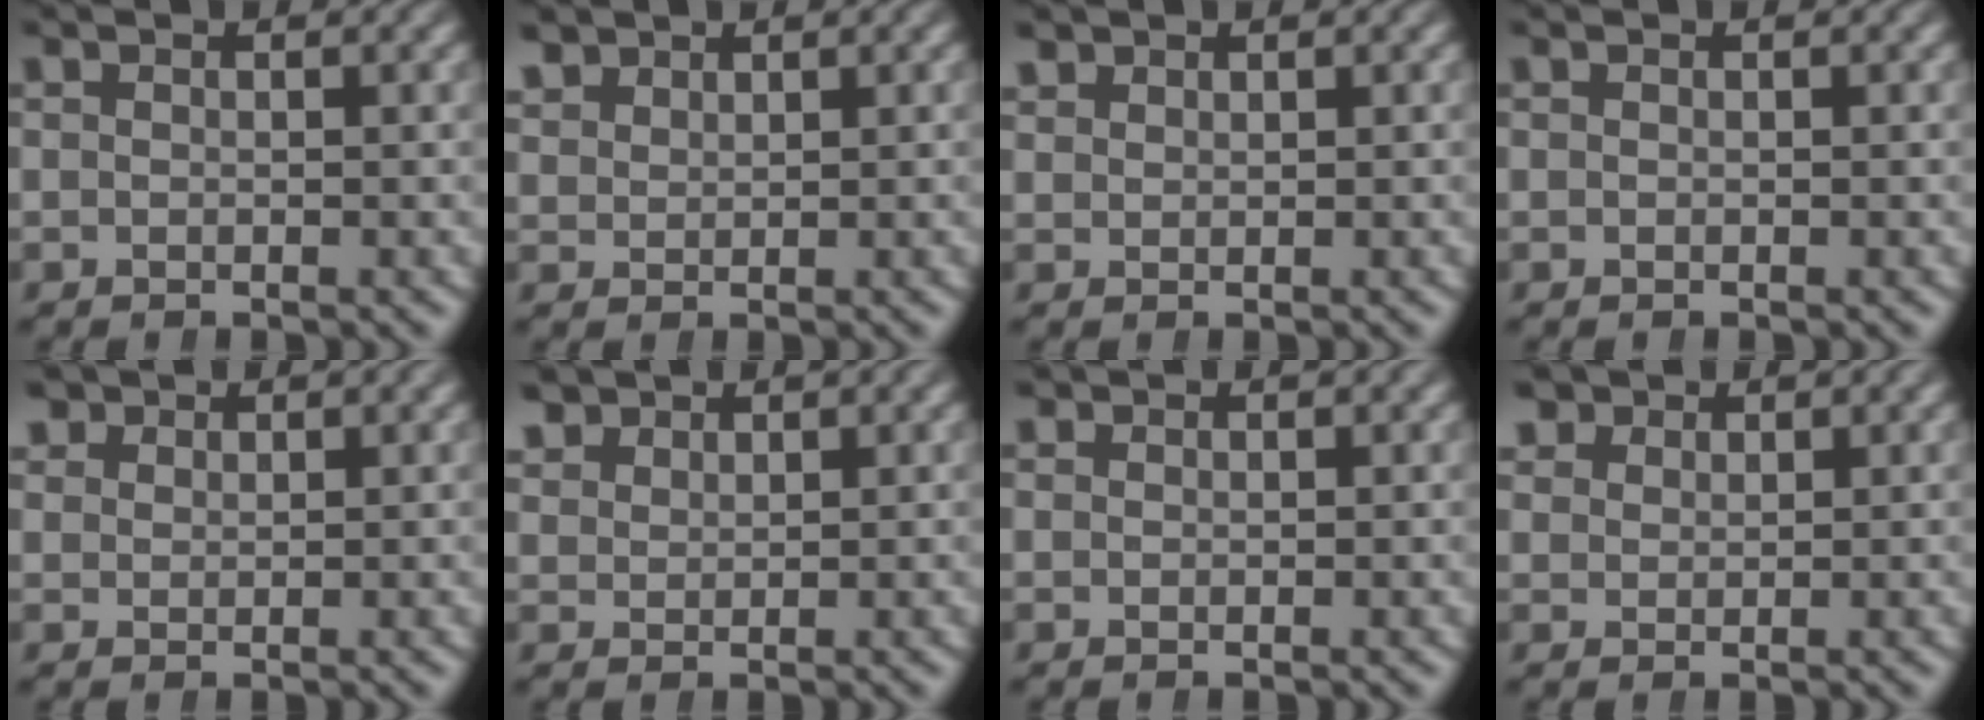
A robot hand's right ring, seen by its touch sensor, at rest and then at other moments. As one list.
[{"total": 2.0, "force": [1.8, 0.9, 0.3], "torque": [-0.004, 0.007, 0.037]}, {"total": 1.3, "force": [1.2, 0.5, 0.2], "torque": [0.004, 0.006, 0.026]}, {"total": 0.0}, {"total": 2.0, "force": [1.6, 1.0, 0.4], "torque": [-0.001, 0.006, 0.032]}, {"total": 2.3, "force": [1.9, 1.1, 0.4], "torque": [-0.004, 0.008, 0.040]}, {"total": 0.5, "force": [0.5, 0.2, 0.0], "torque": [0.009, 0.003, 0.012]}, {"total": 2.6, "force": [2.1, 1.4, 0.7], "torque": [-0.005, 0.008, 0.040]}]